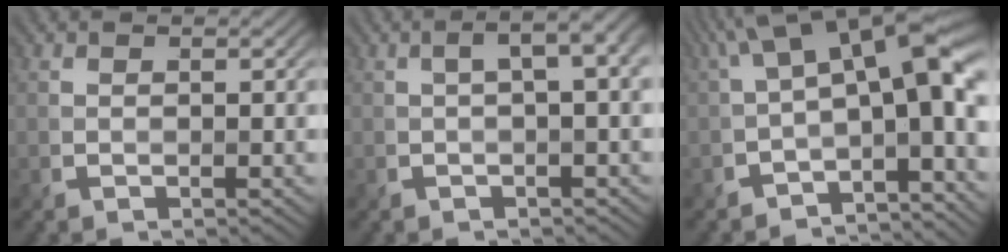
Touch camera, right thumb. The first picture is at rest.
{"total": 3.9, "force": [0.6, 1.0, 3.7], "torque": [-0.053, 0.020, 0.008]}
{"total": 12.9, "force": [0.6, 5.1, 11.9], "torque": [-0.165, 0.009, 0.012]}